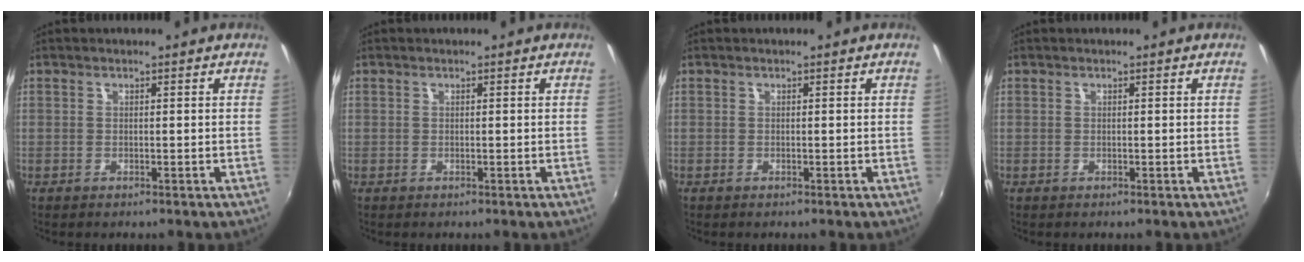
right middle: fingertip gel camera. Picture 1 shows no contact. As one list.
[{"total": 0.0}, {"total": 0.0}, {"total": 0.0}]